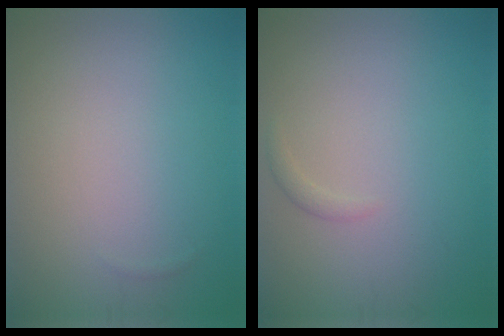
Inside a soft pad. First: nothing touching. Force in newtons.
{"total": 0.7, "press": 0.7, "slide": 0.1}